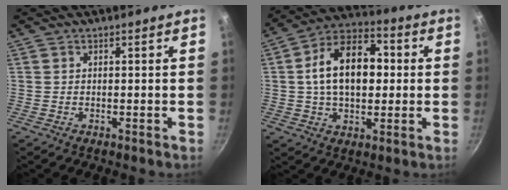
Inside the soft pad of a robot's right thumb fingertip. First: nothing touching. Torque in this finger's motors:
{"motor_torque": [-0.46, 2.12, 1.27, 0.26, 0.14]}